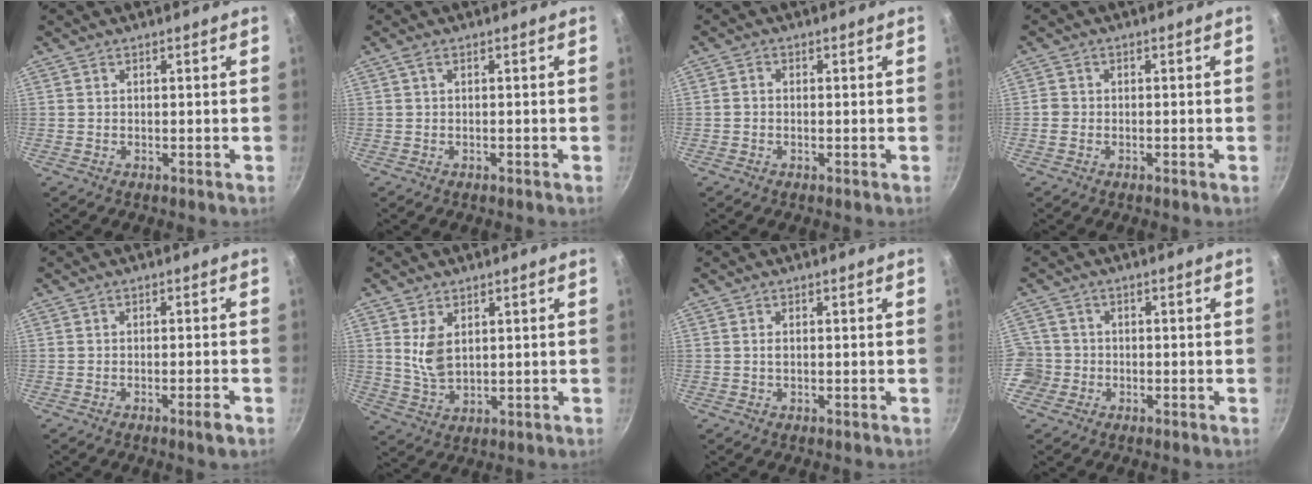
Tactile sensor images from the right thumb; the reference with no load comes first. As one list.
[{"total": 0.9, "force": [-0.1, 0.3, 0.8], "torque": [-0.021, 0.003, 0.000]}, {"total": 1.1, "force": [-0.4, 0.9, 0.6], "torque": [-0.010, 0.005, -0.009]}, {"total": 1.6, "force": [-0.8, 1.3, 0.6], "torque": [-0.013, 0.005, -0.017]}, {"total": 2.5, "force": [-1.5, 0.1, 2.0], "torque": [-0.036, 0.013, -0.020]}, {"total": 6.2, "force": [1.8, 3.9, 4.5], "torque": [-0.078, -0.017, 0.042]}, {"total": 1.0, "force": [0.1, 0.7, 0.7], "torque": [-0.011, 0.001, 0.001]}, {"total": 6.0, "force": [-1.7, 5.6, 1.3], "torque": [-0.015, 0.024, -0.035]}]